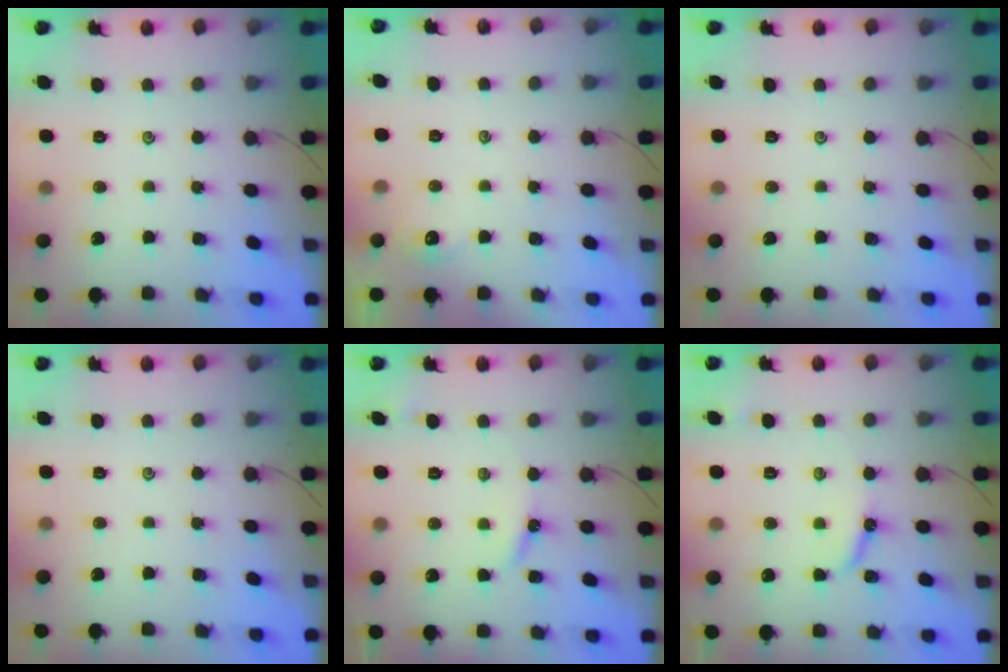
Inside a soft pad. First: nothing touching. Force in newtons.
{"total": 2.4, "press": 2.4, "slide": 0.3}
{"total": 0.0}
{"total": 0.0}
{"total": 4.1, "press": 4.1, "slide": 0.4}
{"total": 7.0, "press": 7.0, "slide": 0.6}